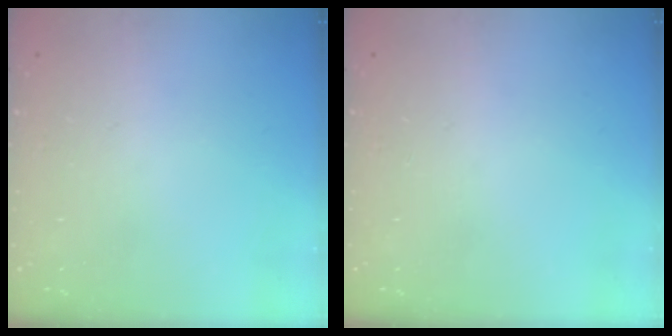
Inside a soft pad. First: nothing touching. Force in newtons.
{"total": 0.0}